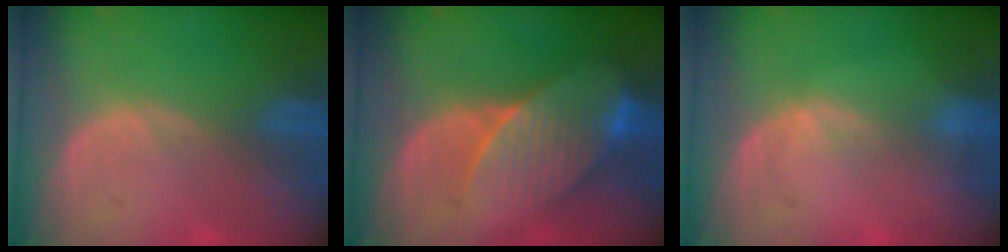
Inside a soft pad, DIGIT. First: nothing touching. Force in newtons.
{"total": 8.3, "press": 7.9, "slide": 2.6}
{"total": 0.9, "press": 0.8, "slide": 0.2}